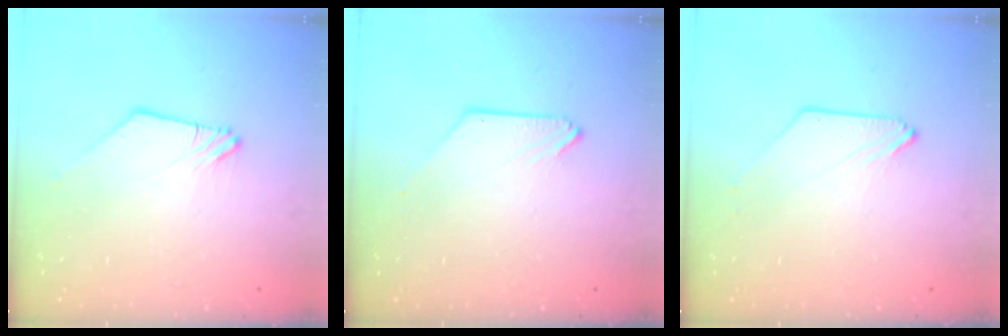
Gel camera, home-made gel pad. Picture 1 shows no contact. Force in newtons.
{"total": 0.0}
{"total": 0.0}